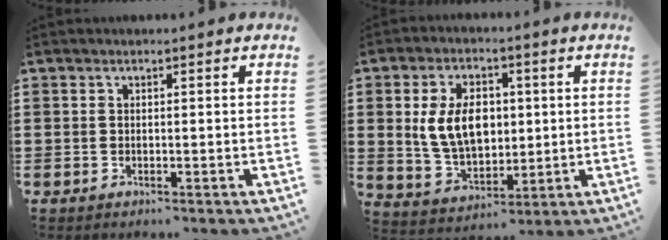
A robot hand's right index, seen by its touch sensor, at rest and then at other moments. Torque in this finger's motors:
{"motor_torque": [1.98, 0.12, 0.42, 0.21]}